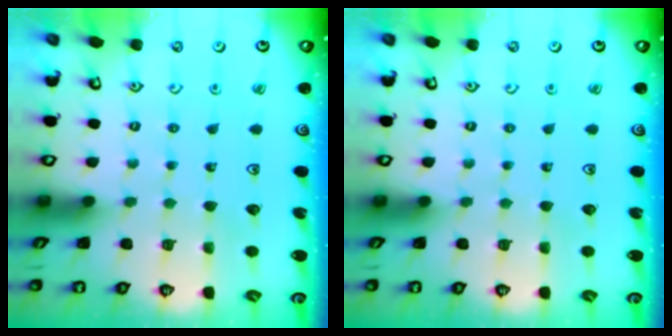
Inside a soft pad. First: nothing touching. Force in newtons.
{"total": 0.0}